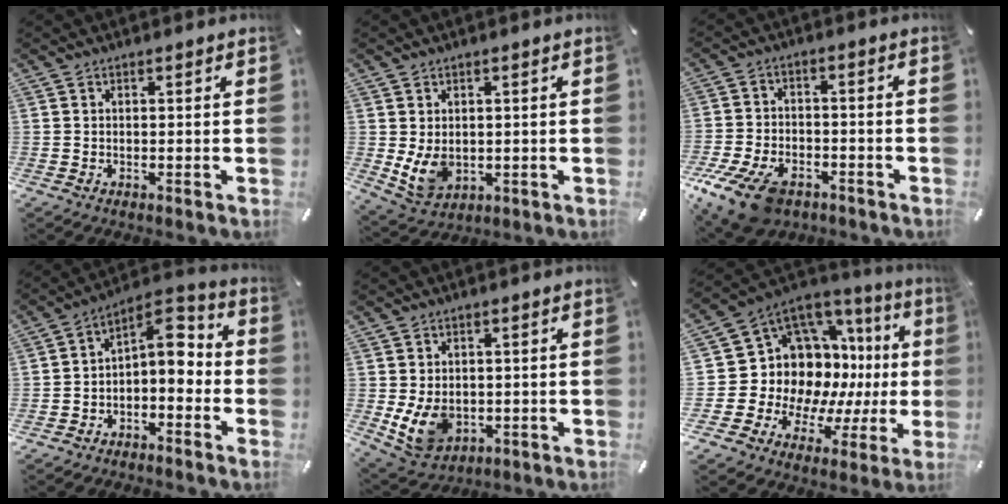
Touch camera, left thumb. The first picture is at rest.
{"total": 6.8, "force": [0.8, 5.5, 4.0], "torque": [-0.083, -0.008, 0.017]}
{"total": 12.9, "force": [-7.7, 7.3, 7.4], "torque": [-0.153, 0.038, -0.135]}
{"total": 7.1, "force": [-0.1, 5.0, 5.0], "torque": [-0.054, -0.013, -0.010]}
{"total": 8.3, "force": [-0.5, 6.7, 4.9], "torque": [-0.093, -0.002, -0.007]}
{"total": 13.9, "force": [2.7, 11.7, 6.8], "torque": [-0.093, -0.079, 0.073]}